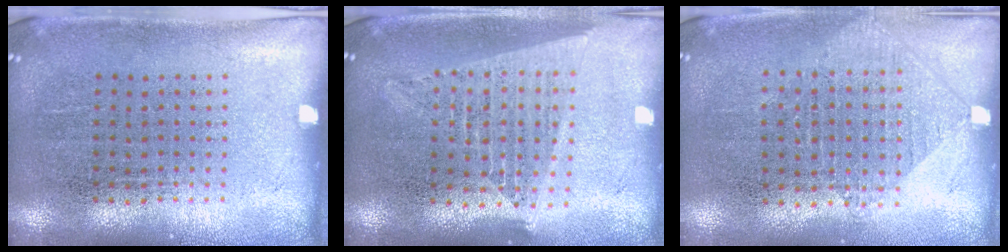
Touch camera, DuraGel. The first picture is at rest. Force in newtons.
{"total": 1.7, "press": 1.5, "slide": 0.8}
{"total": 0.9, "press": 0.8, "slide": 0.3}